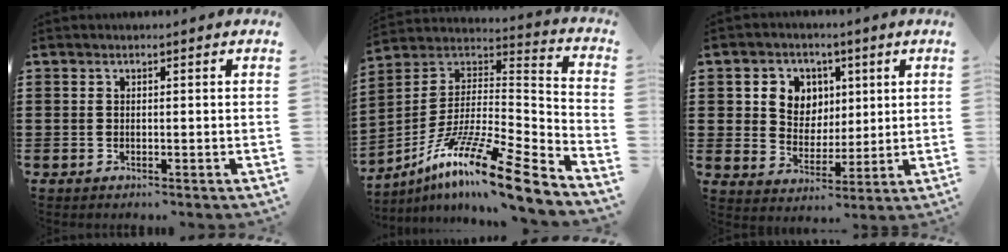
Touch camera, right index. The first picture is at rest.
{"total": 14.7, "force": [-10.1, 1.6, 10.5], "torque": [-0.196, 0.011, -0.187]}
{"total": 6.4, "force": [2.0, 5.9, 1.5], "torque": [-0.045, 0.012, 0.032]}